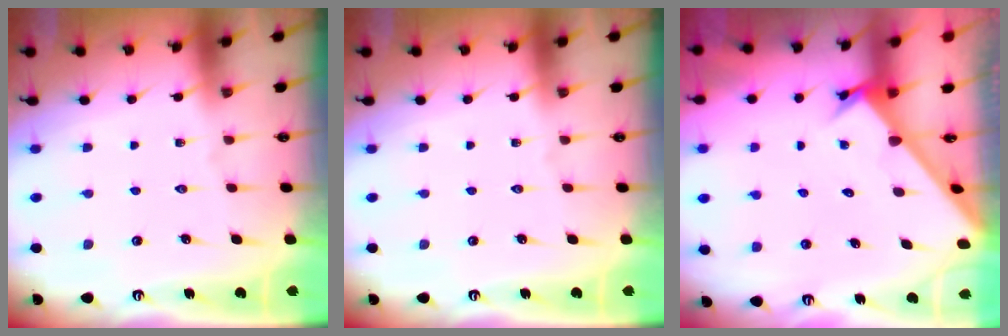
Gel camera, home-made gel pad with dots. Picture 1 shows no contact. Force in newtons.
{"total": 0.0}
{"total": 2.6, "press": 2.6, "slide": 0.3}